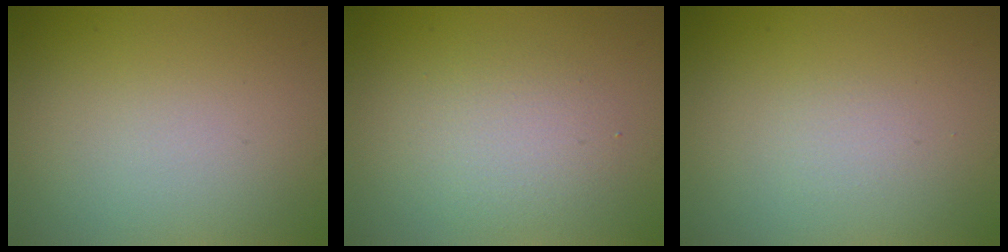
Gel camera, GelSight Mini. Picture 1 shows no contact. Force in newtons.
{"total": 2.6, "press": 2.6, "slide": 0.0}
{"total": 0.6, "press": 0.6, "slide": 0.0}